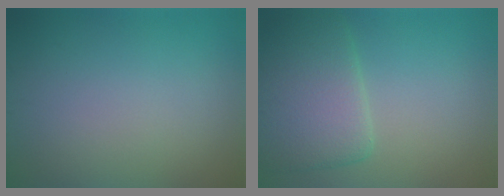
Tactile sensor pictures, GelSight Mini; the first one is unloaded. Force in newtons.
{"total": 5.9, "press": 5.9, "slide": 0.7}